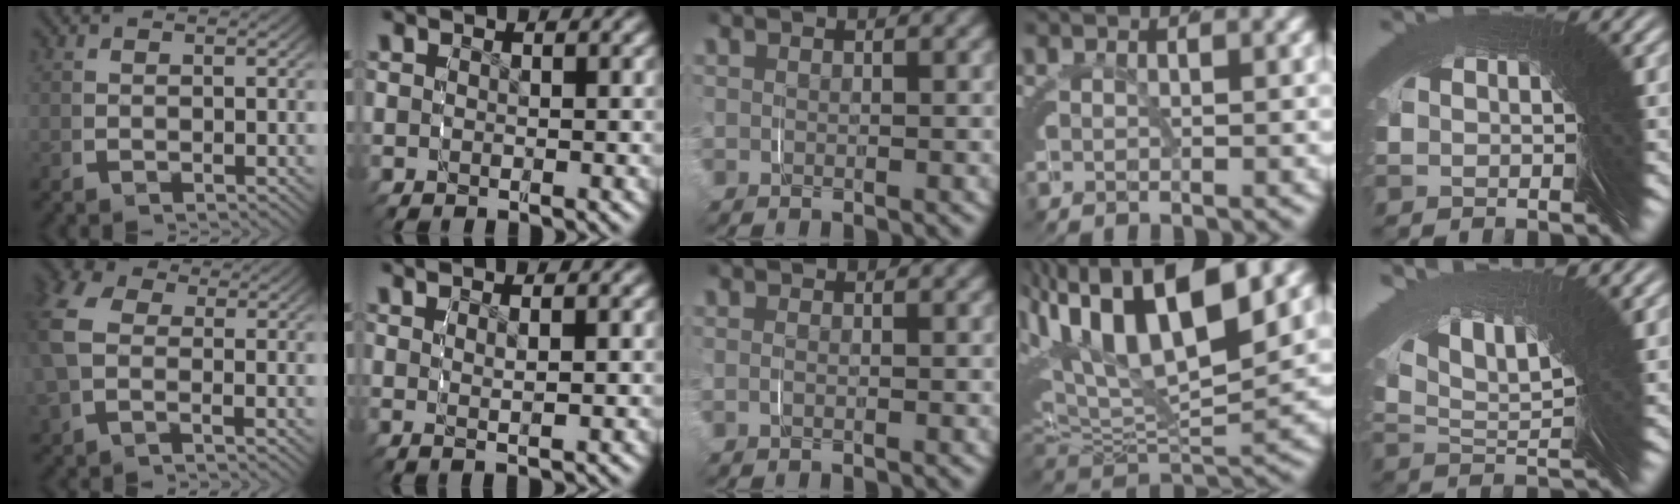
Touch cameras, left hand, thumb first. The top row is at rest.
{"thumb": {"total": 6.0, "force": [0.9, 4.3, 4.1], "torque": [-0.110, 0.001, 0.008]}, "index": {"total": 2.0, "force": [1.1, -0.3, 1.7], "torque": [-0.018, 0.001, 0.022]}, "middle": {"total": 0.5, "force": [-0.4, -0.4, -0.2], "torque": [0.001, -0.003, -0.006]}, "ring": {"total": 13.2, "force": [2.9, 8.4, 9.8], "torque": [-0.186, 0.000, 0.043]}, "little": {"total": 5.1, "force": [4.3, -2.1, 1.8], "torque": [-0.019, 0.050, 0.060]}}